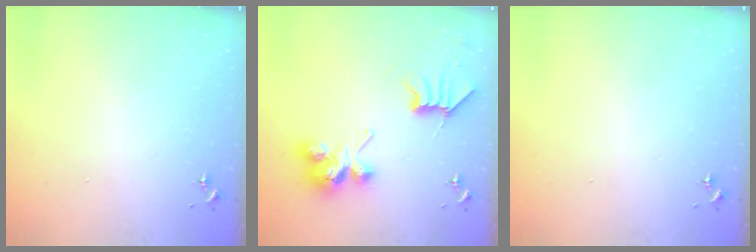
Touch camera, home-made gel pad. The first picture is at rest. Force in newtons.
{"total": 7.9, "press": 7.9, "slide": 0.2}
{"total": 0.0}